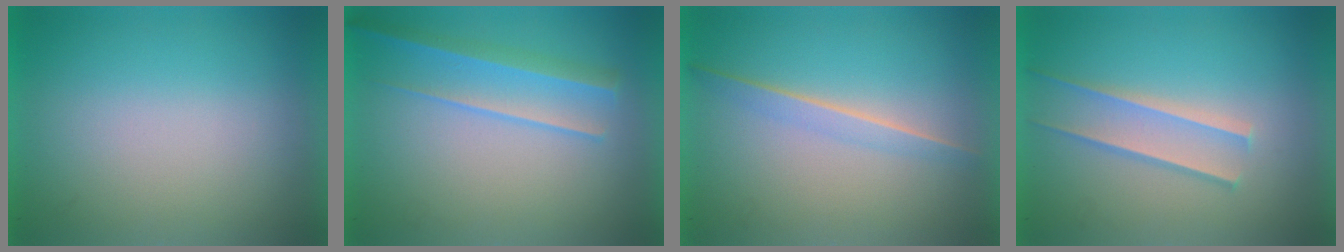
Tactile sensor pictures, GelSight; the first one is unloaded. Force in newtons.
{"total": 2.2}
{"total": 1.3}
{"total": 1.7}